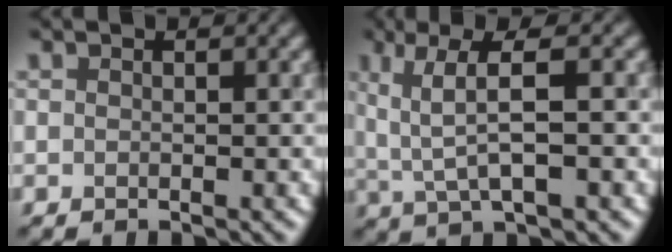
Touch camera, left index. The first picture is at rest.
{"total": 5.2, "force": [0.9, 1.6, 4.9], "torque": [-0.097, 0.004, 0.022]}